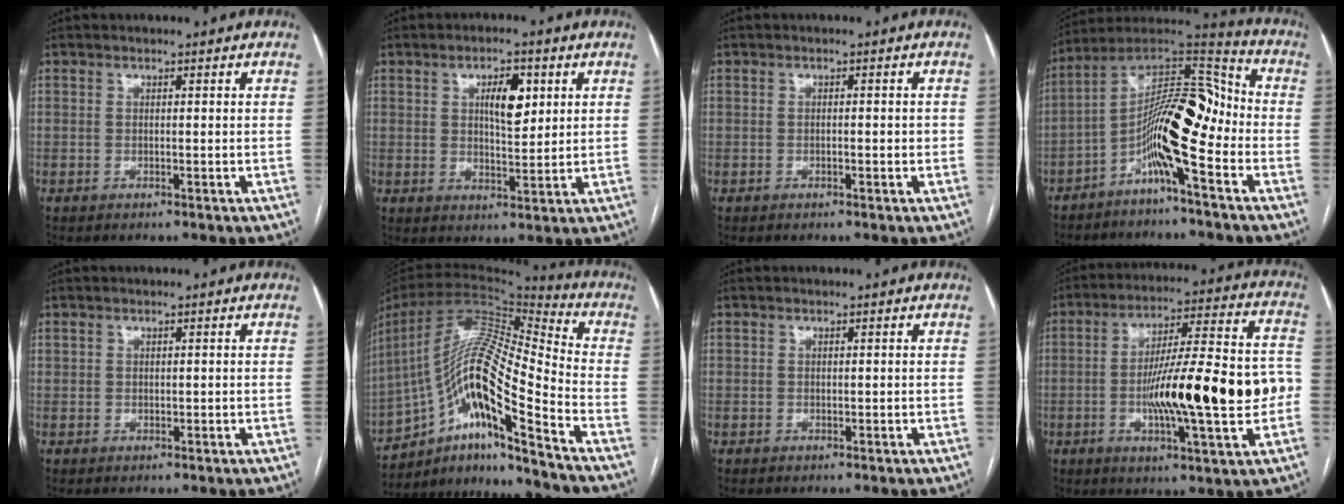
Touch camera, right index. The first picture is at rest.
{"total": 5.9, "force": [2.1, 2.1, 5.1], "torque": [-0.085, 0.004, 0.037]}
{"total": 1.5, "force": [-0.3, 0.5, 1.4], "torque": [-0.022, 0.001, -0.003]}
{"total": 13.4, "force": [-5.0, 2.8, 12.1], "torque": [-0.214, 0.034, -0.089]}
{"total": 0.6, "force": [0.3, 0.4, 0.2], "torque": [-0.001, 0.002, 0.007]}
{"total": 19.9, "force": [-11.3, 1.6, 16.3], "torque": [-0.324, 0.006, -0.200]}
{"total": 0.0}
{"total": 20.6, "force": [-3.4, 2.9, 20.1], "torque": [-0.297, 0.024, -0.045]}